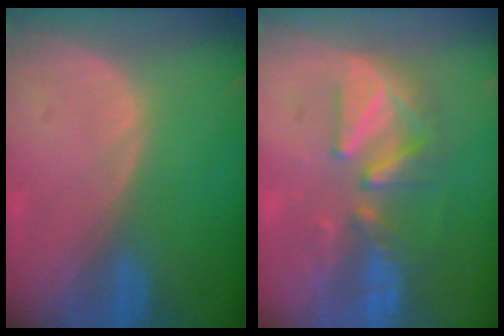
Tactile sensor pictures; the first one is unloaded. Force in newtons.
{"total": 7.8, "press": 7.6, "slide": 1.4}